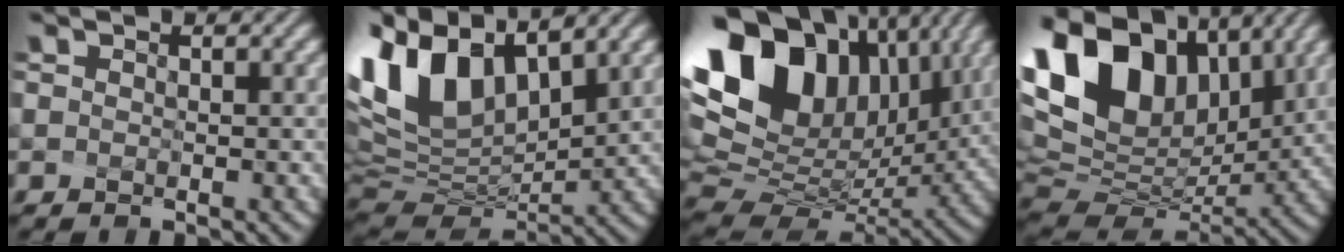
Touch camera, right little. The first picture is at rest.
{"total": 11.6, "force": [5.5, 6.6, 7.8], "torque": [-0.182, 0.018, 0.115]}
{"total": 15.8, "force": [6.5, 10.4, 9.9], "torque": [-0.214, 0.027, 0.136]}
{"total": 15.1, "force": [6.2, 9.5, 9.9], "torque": [-0.215, 0.020, 0.130]}